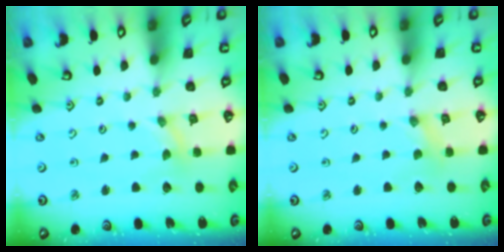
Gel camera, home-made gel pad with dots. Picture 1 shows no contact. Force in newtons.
{"total": 0.0}